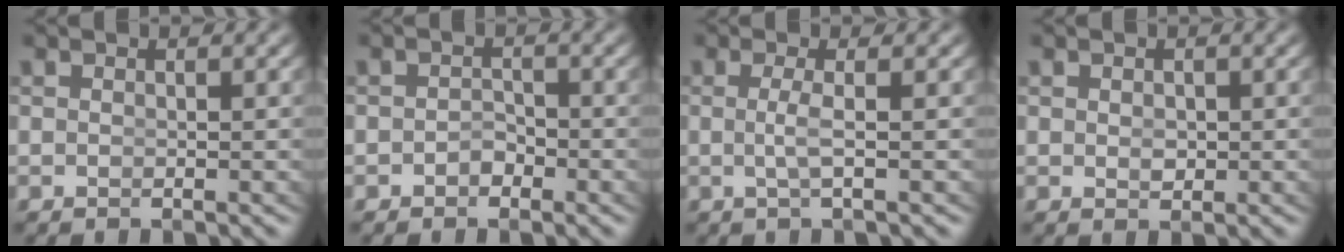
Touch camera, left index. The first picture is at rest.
{"total": 1.4, "force": [-1.1, 0.9, 0.3], "torque": [0.002, -0.010, -0.015]}
{"total": 1.7, "force": [-0.2, -0.6, 1.6], "torque": [-0.037, -0.011, 0.003]}
{"total": 0.8, "force": [-0.1, 0.4, 0.6], "torque": [-0.014, -0.013, 0.007]}